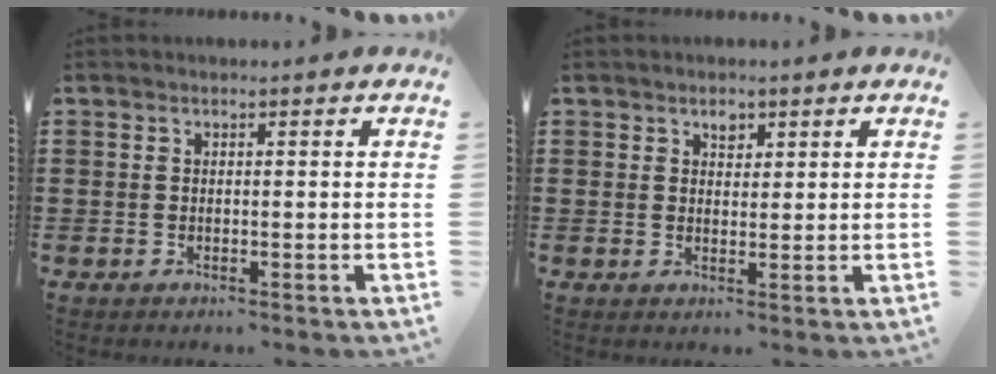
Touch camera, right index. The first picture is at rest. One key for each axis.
{"total": 1.8, "fx": 1.2, "fy": 1.1, "fz": 0.9, "tx": -0.012, "ty": 0.000, "tz": 0.021}